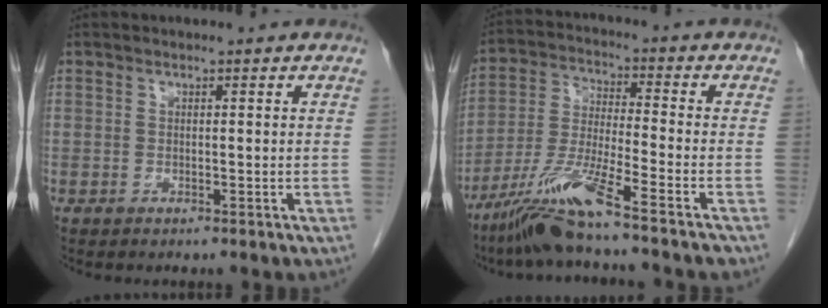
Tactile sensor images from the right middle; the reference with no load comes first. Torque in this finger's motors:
{"motor_torque": [1.05, -0.87, 0.31, 0.16]}